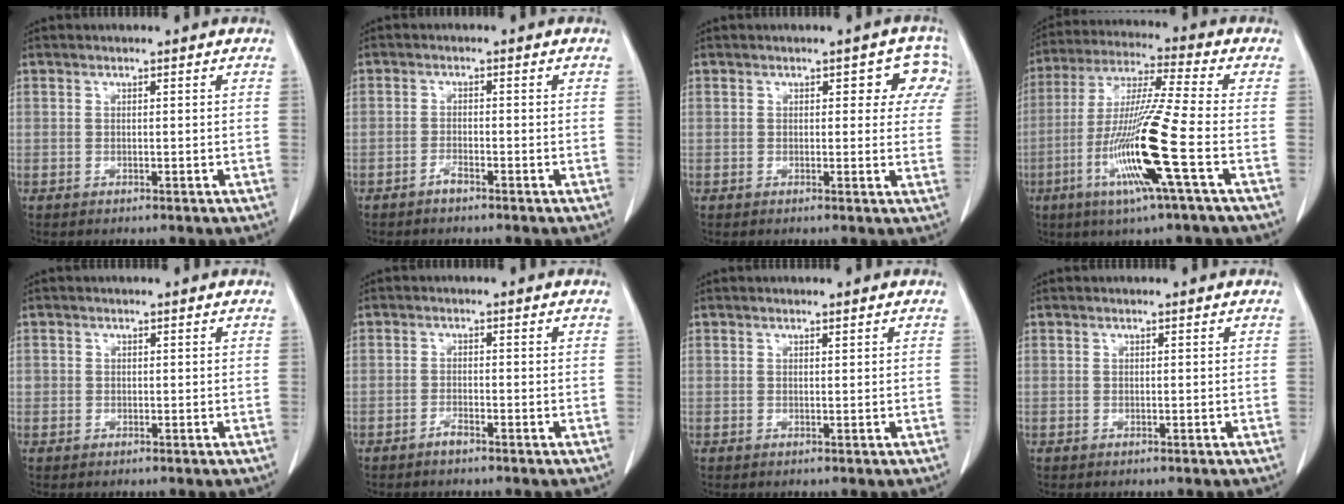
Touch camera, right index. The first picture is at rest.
{"total": 1.4, "force": [-1.2, 0.2, 0.6], "torque": [-0.012, 0.001, -0.022]}
{"total": 5.0, "force": [2.2, 3.1, 3.2], "torque": [-0.006, 0.012, 0.015]}
{"total": 15.3, "force": [-5.0, -1.3, 14.4], "torque": [-0.290, -0.021, -0.103]}
{"total": 0.7, "force": [0.0, 0.7, 0.1], "torque": [0.005, 0.005, -0.001]}
{"total": 1.4, "force": [-1.2, 0.2, 0.7], "torque": [-0.013, 0.001, -0.023]}
{"total": 0.0}
{"total": 0.0}